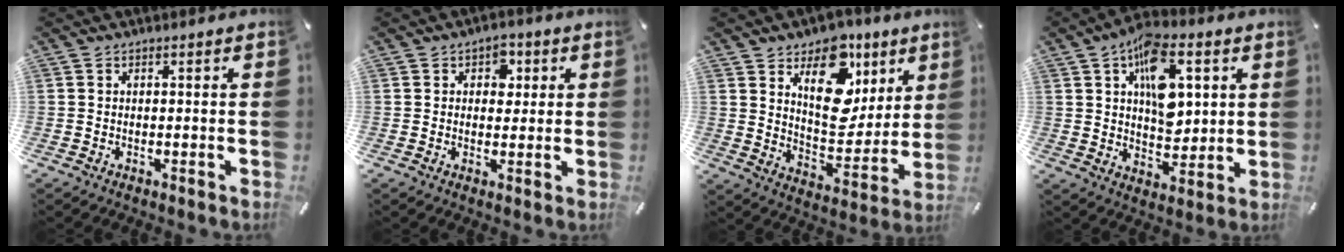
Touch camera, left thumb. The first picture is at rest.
{"total": 4.1, "force": [1.2, 3.3, 2.2], "torque": [-0.010, -0.007, 0.011]}
{"total": 17.3, "force": [8.9, 11.3, 9.7], "torque": [-0.117, -0.058, 0.156]}
{"total": 14.3, "force": [4.8, 8.8, 10.2], "torque": [-0.145, -0.008, 0.086]}